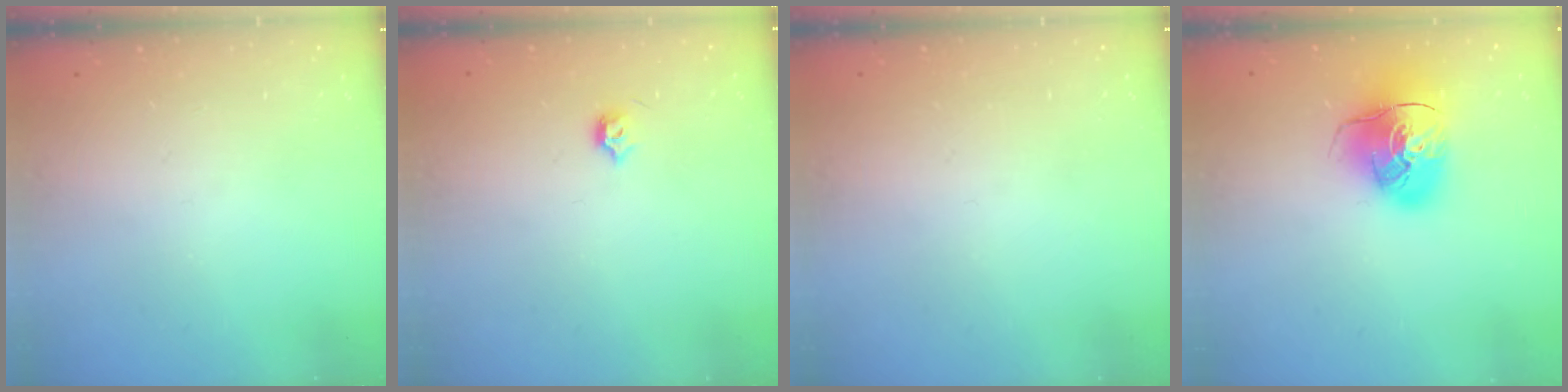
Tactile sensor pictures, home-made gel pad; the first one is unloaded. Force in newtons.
{"total": 4.0, "press": 3.9, "slide": 0.7}
{"total": 0.7, "press": 0.7, "slide": 0.1}
{"total": 16.2, "press": 16.0, "slide": 2.4}